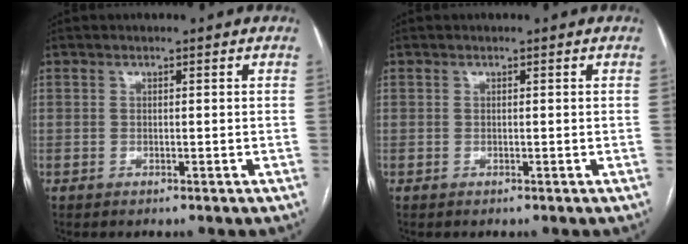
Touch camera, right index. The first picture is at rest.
{"total": 0.0}